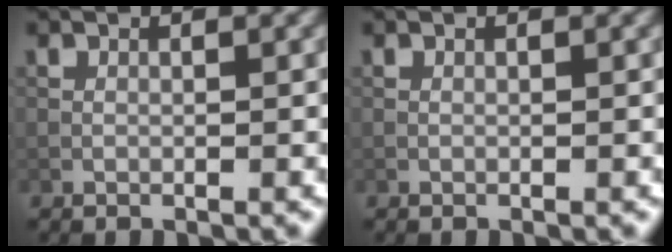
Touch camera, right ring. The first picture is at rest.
{"total": 0.0}